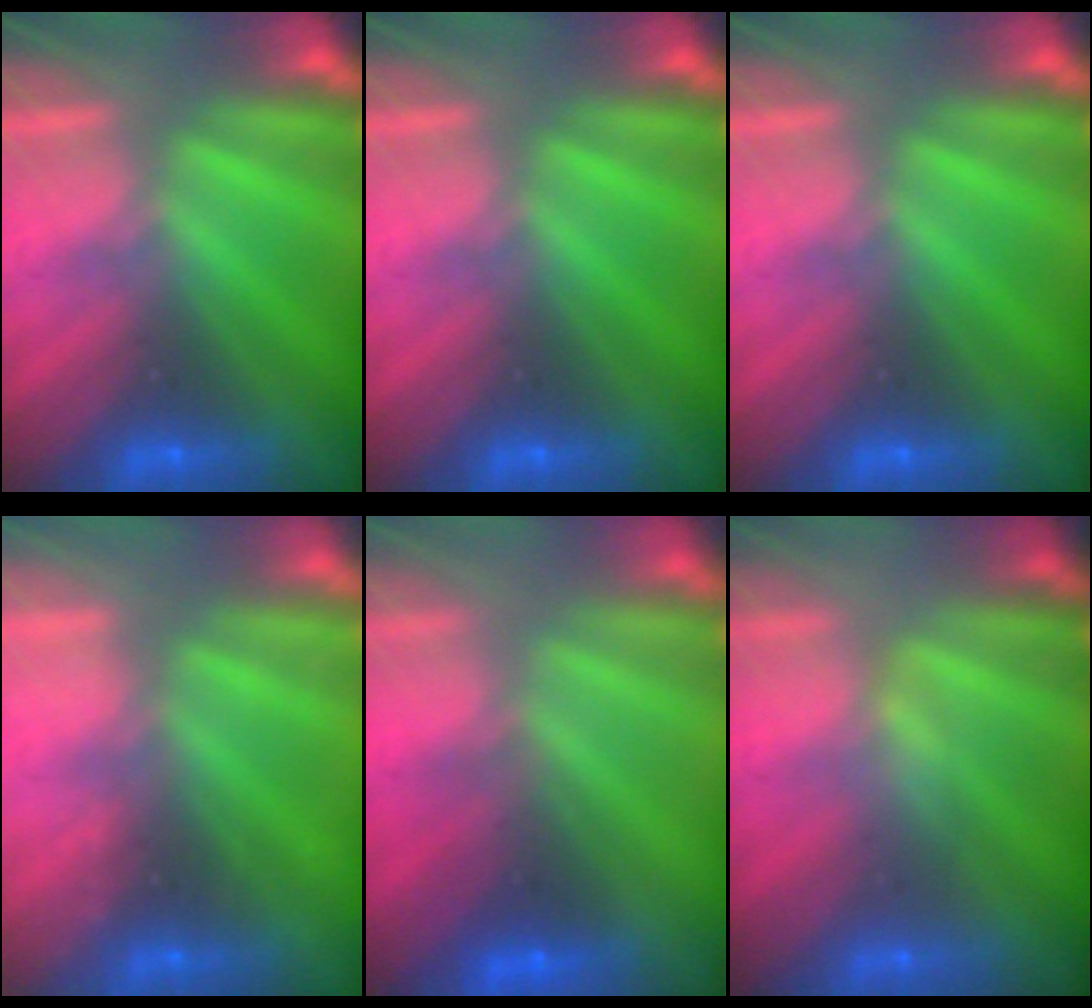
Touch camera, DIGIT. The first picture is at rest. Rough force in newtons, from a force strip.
{"total": 0.0}
{"total": 0.0}
{"total": 2.2}
{"total": 1.9}
{"total": 2.1}